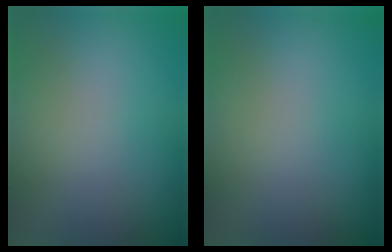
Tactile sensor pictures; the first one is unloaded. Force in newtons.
{"total": 0.0}